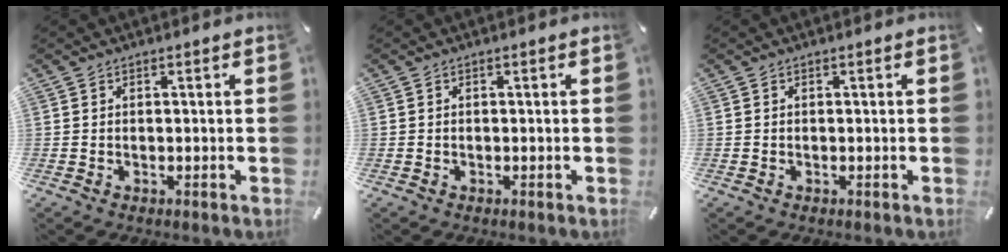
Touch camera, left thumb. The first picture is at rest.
{"total": 0.0}
{"total": 0.0}